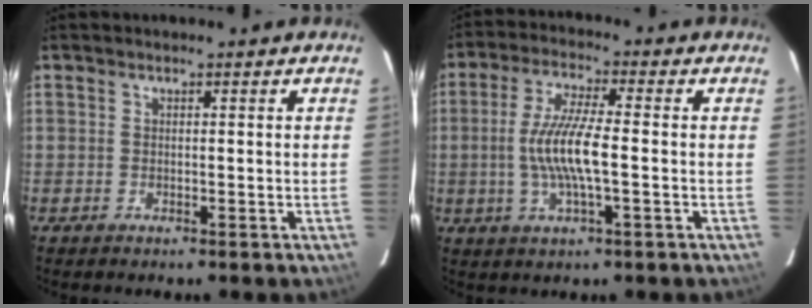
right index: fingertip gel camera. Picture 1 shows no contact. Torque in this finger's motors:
{"motor_torque": [1.23, -0.30, 0.79, 0.21]}